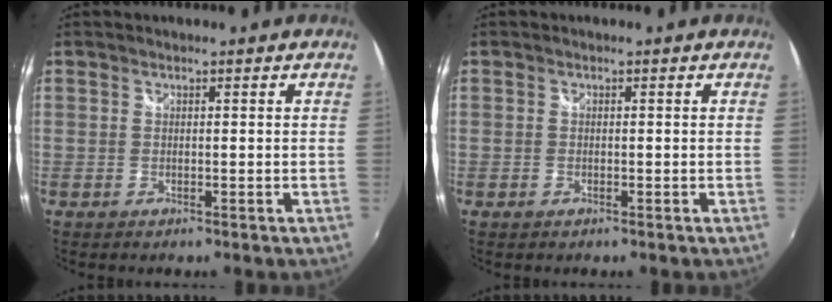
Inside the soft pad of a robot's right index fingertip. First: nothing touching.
{"total": 0.6, "force": [-0.4, 0.3, 0.2], "torque": [-0.004, -0.002, -0.008]}